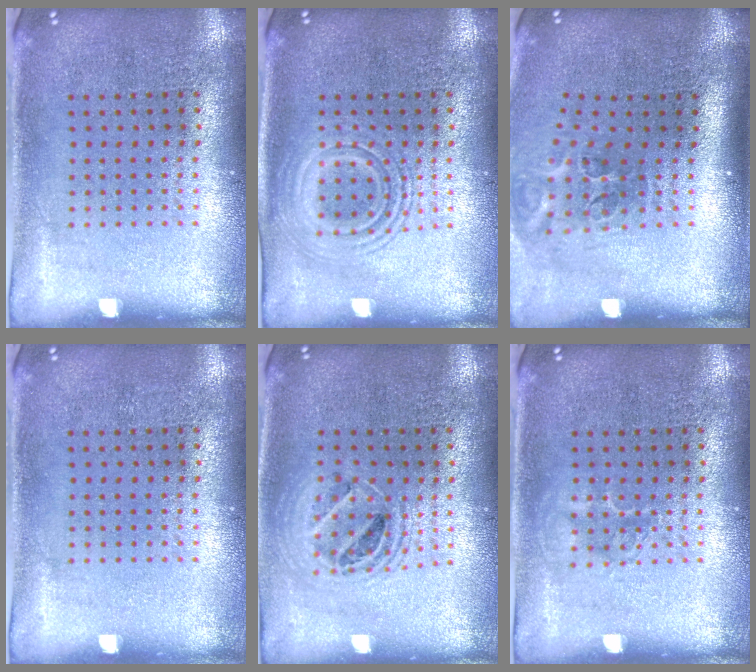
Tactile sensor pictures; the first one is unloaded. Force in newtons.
{"total": 2.5, "press": 2.4, "slide": 0.4}
{"total": 2.1, "press": 1.2, "slide": 1.7}
{"total": 0.0}
{"total": 1.5, "press": 1.4, "slide": 0.7}
{"total": 1.2, "press": 1.2, "slide": 0.2}